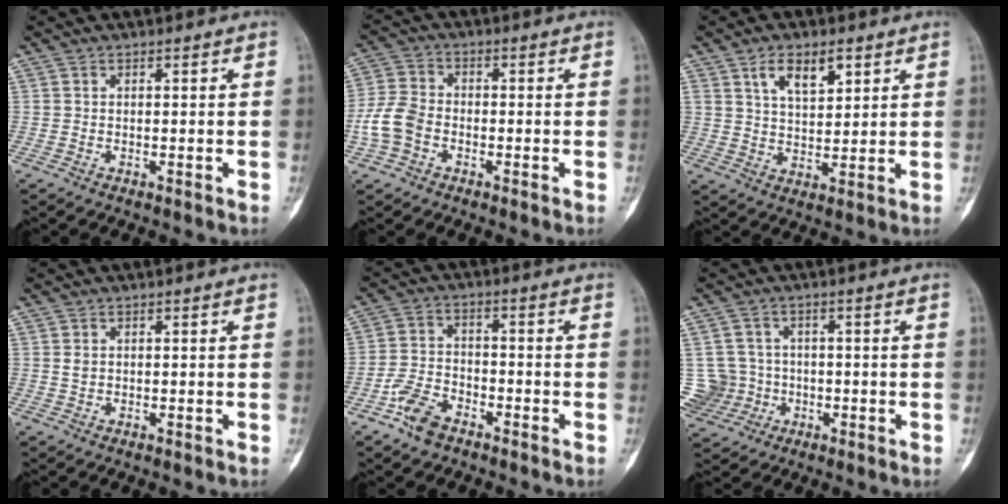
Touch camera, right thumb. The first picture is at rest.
{"total": 7.4, "force": [-2.4, 5.4, 4.5], "torque": [-0.094, 0.019, -0.054]}
{"total": 7.4, "force": [3.9, 3.7, 5.1], "torque": [-0.071, -0.022, 0.071]}
{"total": 1.0, "force": [0.1, 0.8, 0.7], "torque": [-0.009, 0.000, 0.001]}
{"total": 7.2, "force": [-4.5, 3.9, 3.9], "torque": [-0.075, 0.026, -0.087]}
{"total": 7.7, "force": [-1.1, 7.5, 1.1], "torque": [-0.007, 0.019, -0.012]}